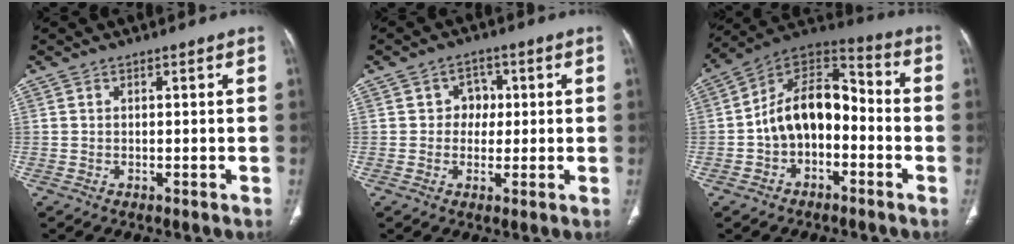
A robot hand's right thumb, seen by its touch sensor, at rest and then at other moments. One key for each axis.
{"total": 4.2, "fx": 0.6, "fy": 3.8, "fz": 1.8, "tx": 0.005, "ty": 0.008, "tz": 0.001}
{"total": 14.5, "fx": -2.6, "fy": 9.6, "fz": 10.5, "tx": -0.146, "ty": 0.058, "tz": -0.055}